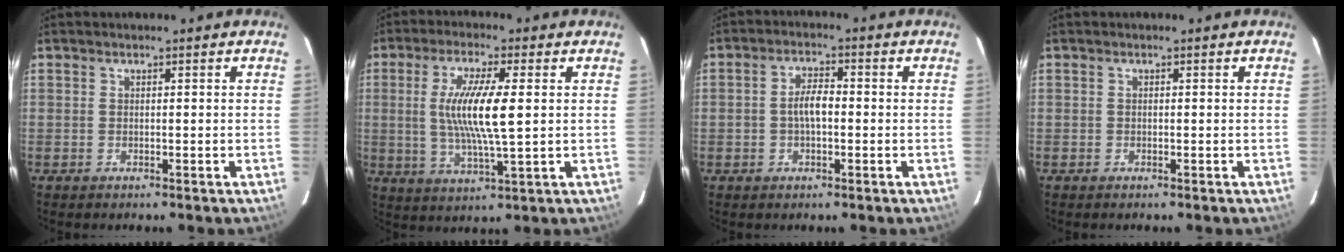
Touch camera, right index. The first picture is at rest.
{"total": 10.9, "force": [1.0, 1.5, 10.8], "torque": [-0.208, -0.005, 0.020]}
{"total": 4.3, "force": [-0.6, 2.1, 3.7], "torque": [-0.072, 0.010, -0.008]}
{"total": 0.0}